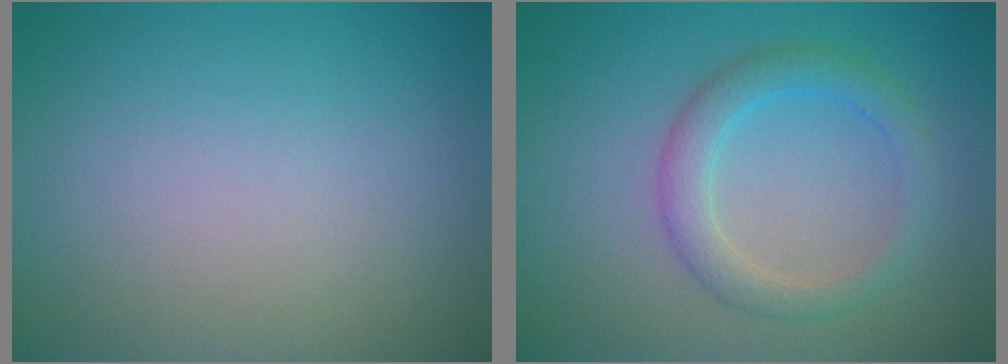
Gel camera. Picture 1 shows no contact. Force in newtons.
{"total": 2.9, "press": 2.9, "slide": 0.1}